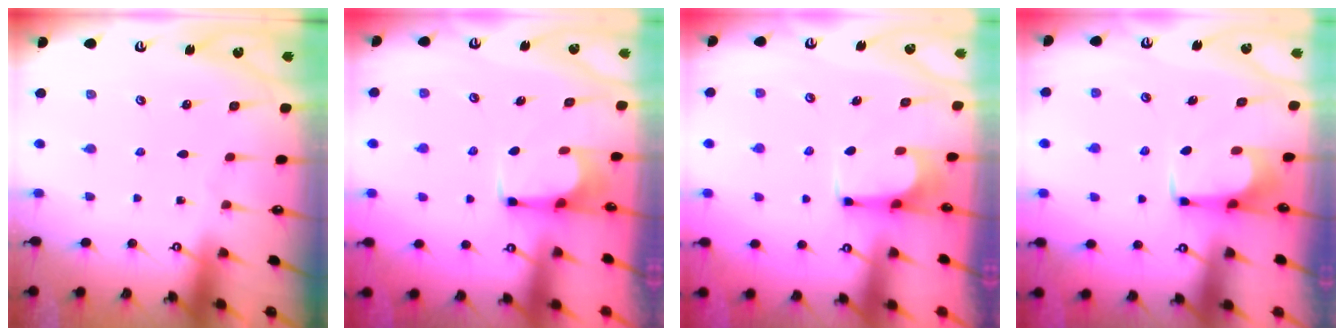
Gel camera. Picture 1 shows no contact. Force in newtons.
{"total": 2.7, "press": 2.6, "slide": 0.4}
{"total": 4.0, "press": 4.0, "slide": 0.4}
{"total": 1.8, "press": 1.6, "slide": 0.6}